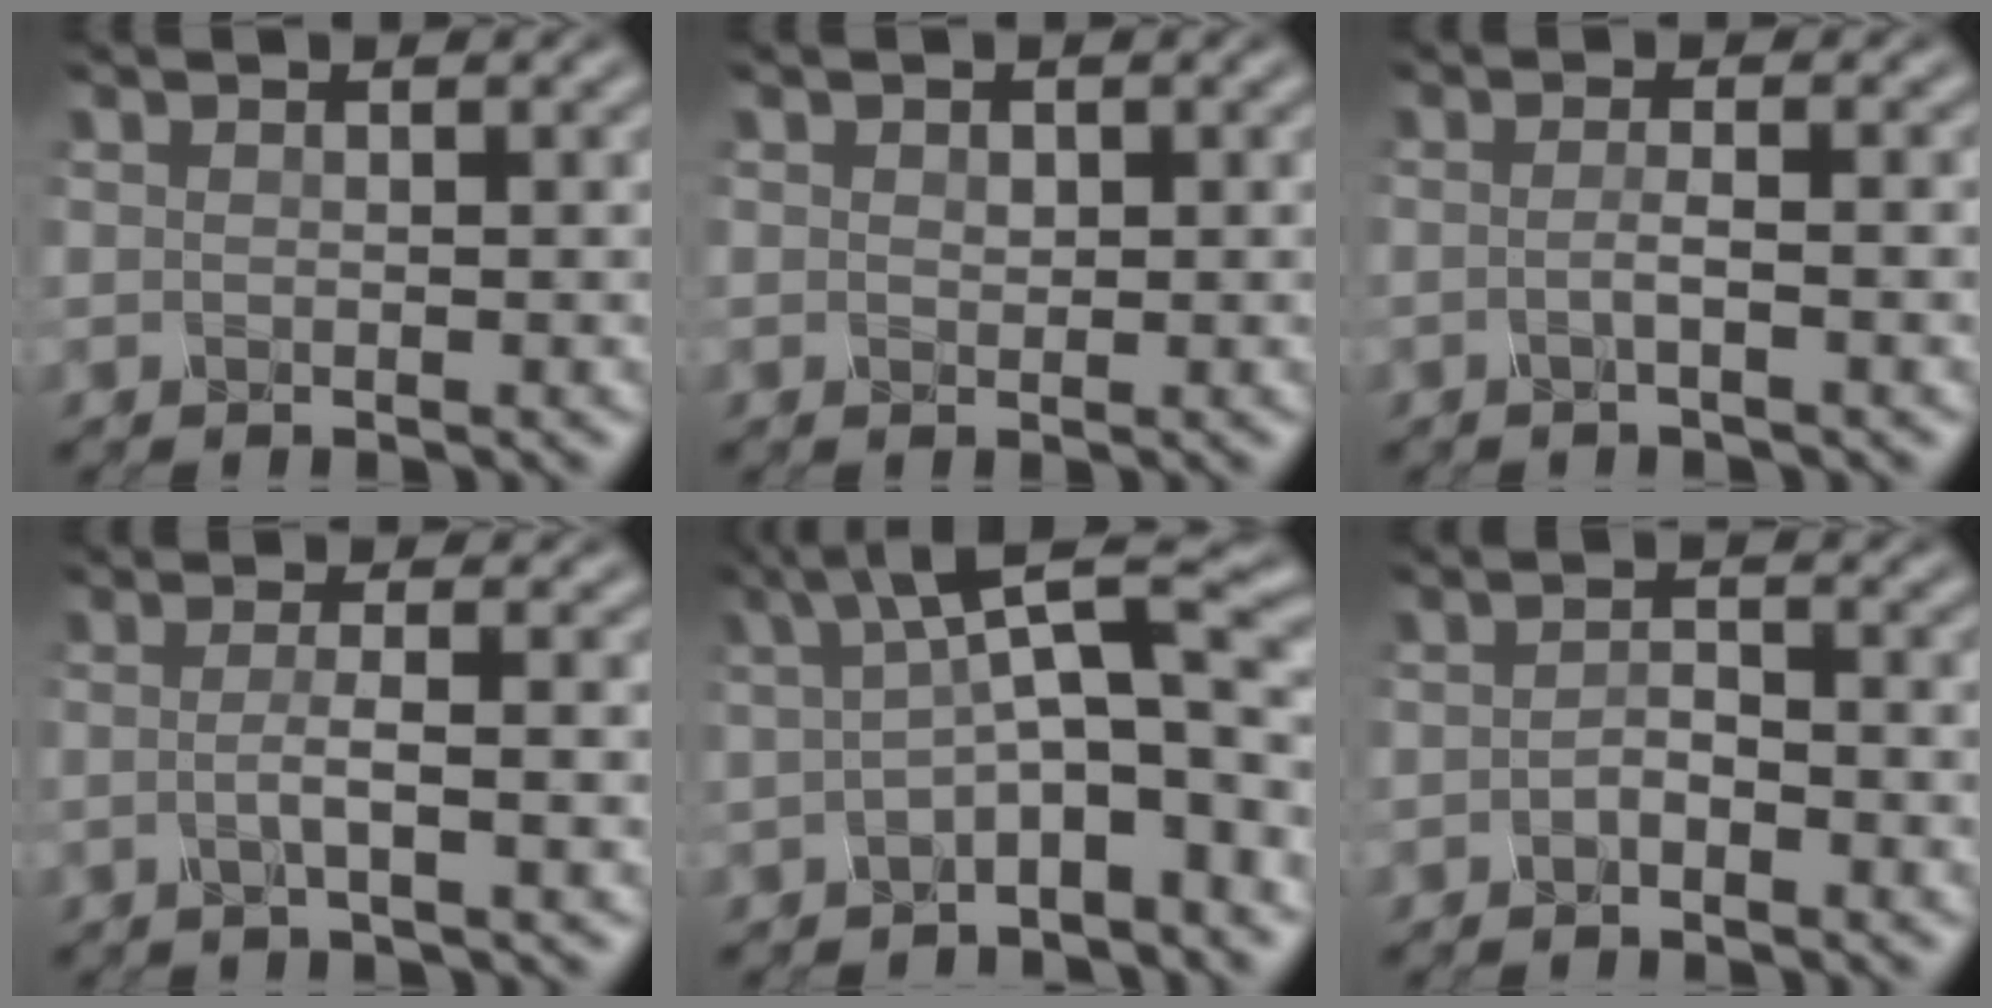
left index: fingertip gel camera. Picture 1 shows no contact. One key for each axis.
{"total": 0.7, "fx": 0.0, "fy": 0.5, "fz": 0.4, "tx": -0.008, "ty": -0.001, "tz": 0.001}
{"total": 1.8, "fx": -1.1, "fy": 0.3, "fz": 1.4, "tx": -0.022, "ty": 0.001, "tz": -0.027}
{"total": 2.5, "fx": -1.1, "fy": 0.5, "fz": 2.2, "tx": -0.035, "ty": 0.001, "tz": -0.028}
{"total": 7.6, "fx": 0.1, "fy": 2.6, "fz": 7.2, "tx": -0.106, "ty": 0.017, "tz": -0.010}
{"total": 1.9, "fx": -1.5, "fy": 0.7, "fz": 0.8, "tx": -0.018, "ty": 0.003, "tz": -0.033}